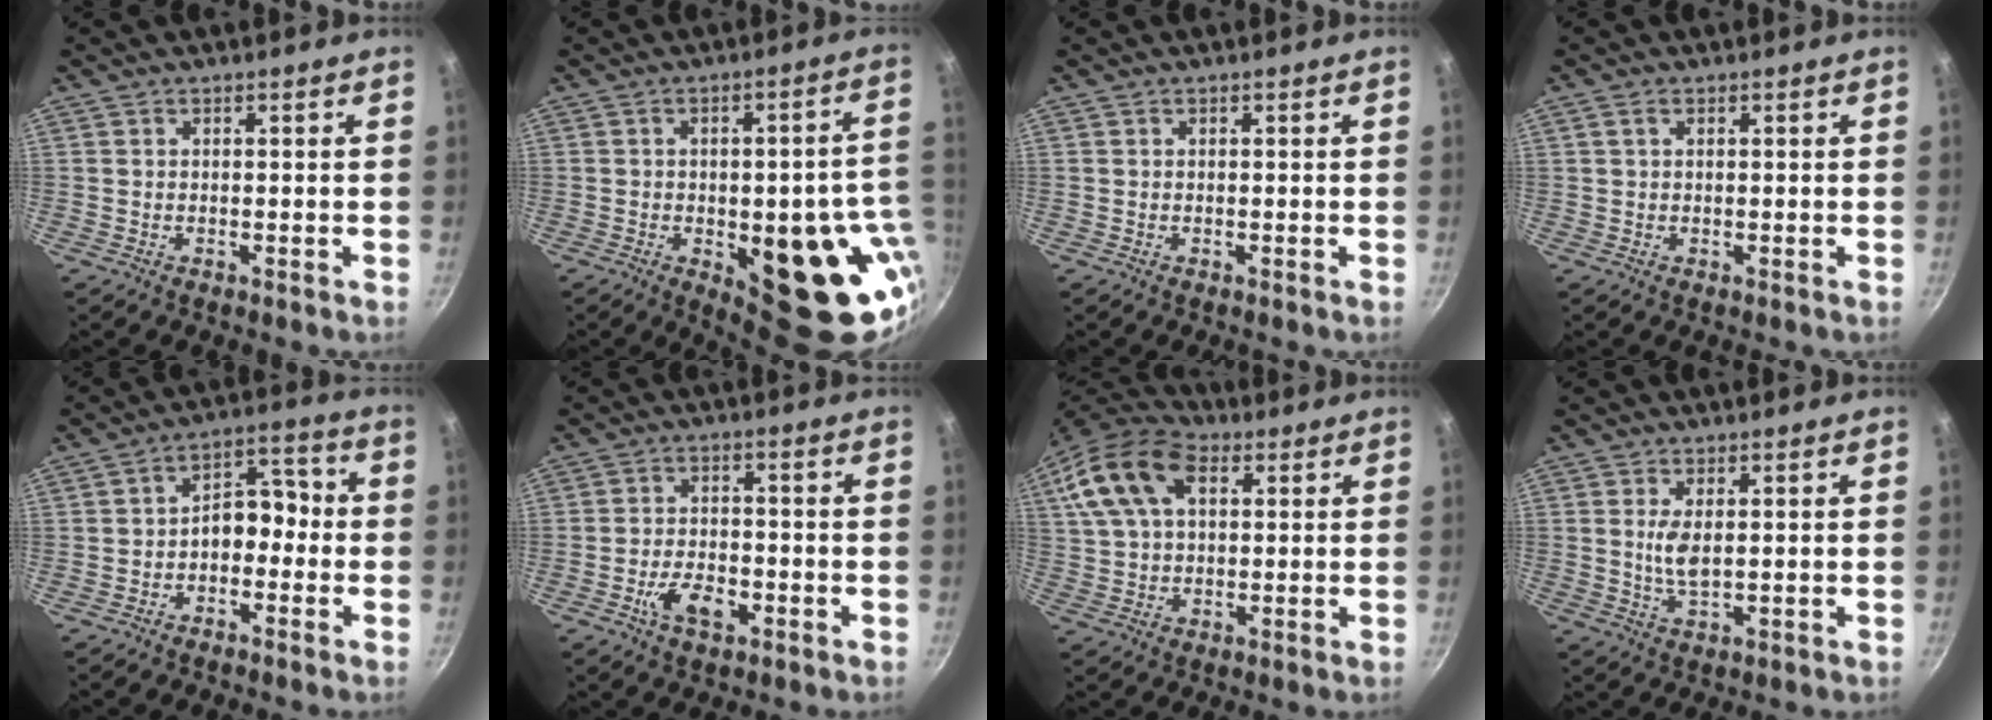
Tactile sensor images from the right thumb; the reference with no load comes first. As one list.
[{"total": 21.8, "force": [-5.1, 9.4, 19.0], "torque": [-0.168, 0.011, -0.055]}, {"total": 0.0}, {"total": 1.3, "force": [0.6, 0.8, 0.8], "torque": [-0.014, 0.002, 0.010]}, {"total": 7.5, "force": [-1.7, 5.1, 5.2], "torque": [-0.033, 0.043, -0.037]}, {"total": 6.9, "force": [-2.9, 3.9, 4.9], "torque": [-0.077, 0.019, -0.051]}, {"total": 16.5, "force": [5.9, 10.1, 11.6], "torque": [-0.224, 0.018, 0.098]}, {"total": 4.2, "force": [0.7, 1.9, 3.7], "torque": [-0.072, -0.010, 0.018]}]